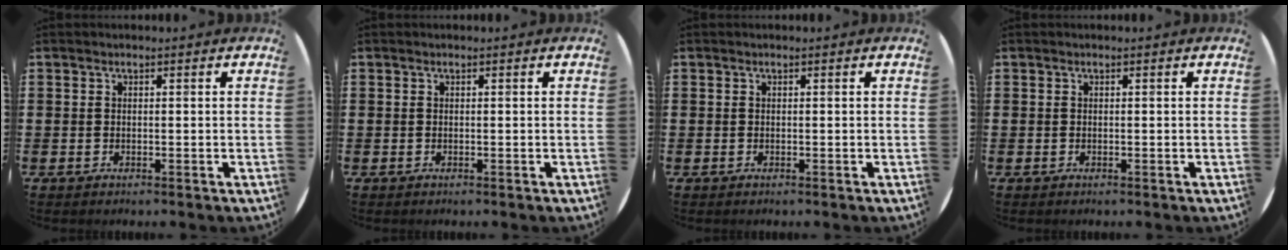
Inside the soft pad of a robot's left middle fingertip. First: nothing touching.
{"total": 0.0}
{"total": 0.0}
{"total": 0.0}